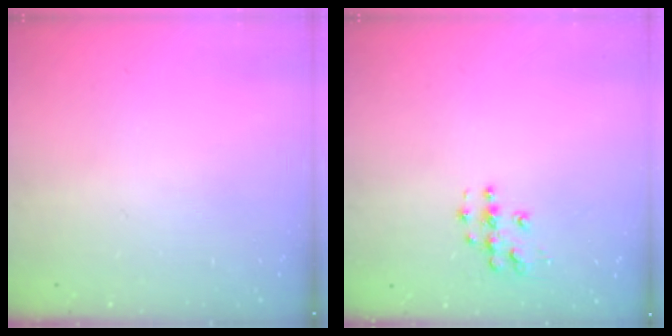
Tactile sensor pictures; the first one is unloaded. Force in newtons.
{"total": 6.1, "press": 6.1, "slide": 0.3}